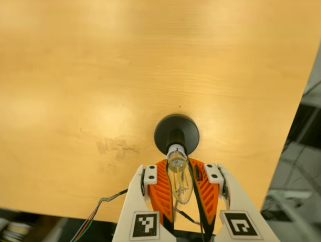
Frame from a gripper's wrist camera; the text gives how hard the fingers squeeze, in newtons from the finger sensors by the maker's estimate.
{"total": 25.5, "left": 25.7, "right": 25.3}